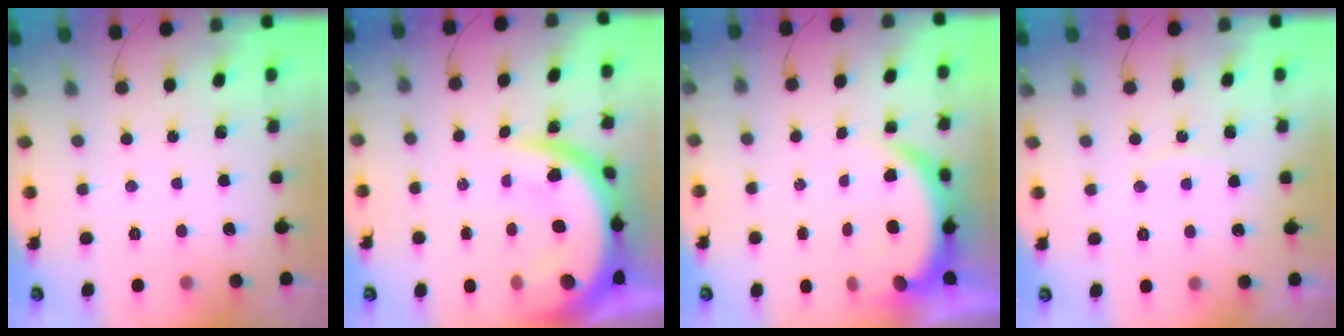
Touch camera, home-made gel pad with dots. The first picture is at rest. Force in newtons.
{"total": 18.0, "press": 17.9, "slide": 1.6}
{"total": 6.3, "press": 6.3, "slide": 0.4}
{"total": 5.6, "press": 5.6, "slide": 0.5}